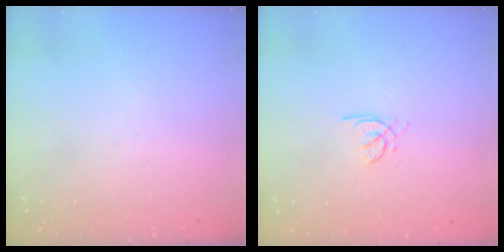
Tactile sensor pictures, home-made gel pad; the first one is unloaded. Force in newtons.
{"total": 2.2, "press": 2.2, "slide": 0.2}